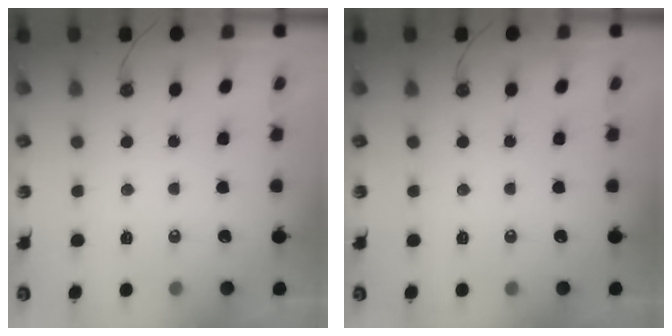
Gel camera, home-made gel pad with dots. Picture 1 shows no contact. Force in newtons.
{"total": 0.0}